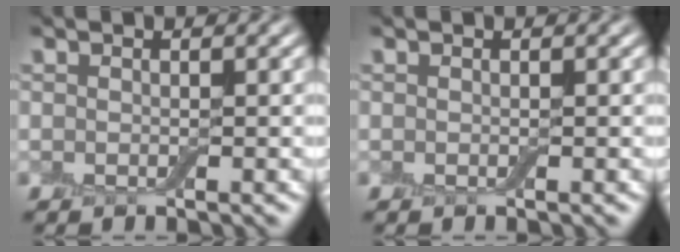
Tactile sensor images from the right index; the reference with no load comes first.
{"total": 0.0}